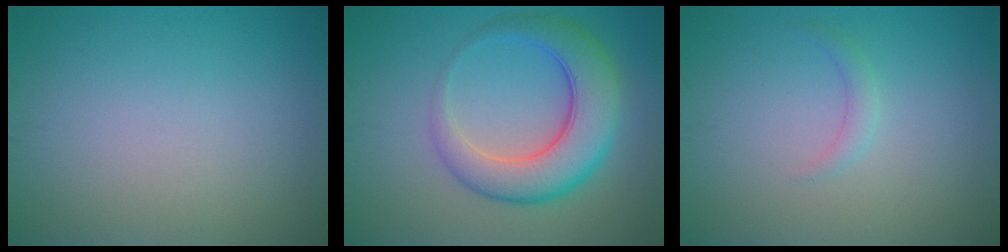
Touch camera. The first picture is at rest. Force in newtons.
{"total": 7.0, "press": 7.0, "slide": 0.3}
{"total": 1.1, "press": 1.1, "slide": 0.0}